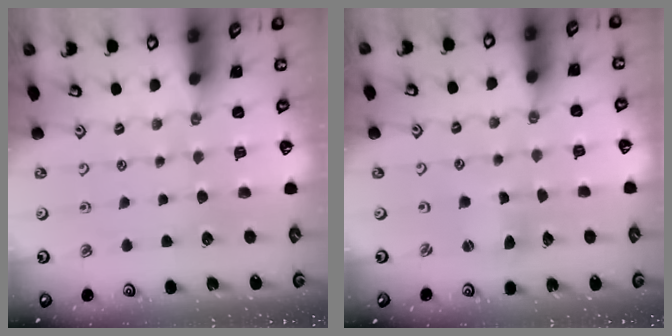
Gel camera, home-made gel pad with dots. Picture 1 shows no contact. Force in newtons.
{"total": 1.6, "press": 1.6, "slide": 0.3}